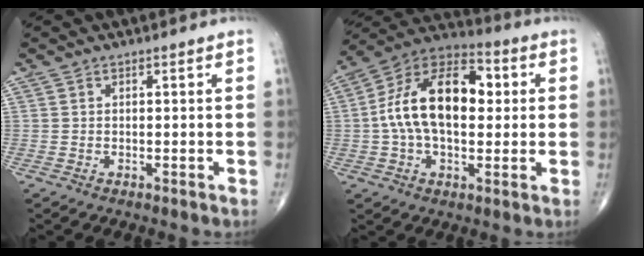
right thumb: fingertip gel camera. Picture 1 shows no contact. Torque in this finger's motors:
{"motor_torque": [2.01, 2.14, 1.61, -0.10, 0.45]}